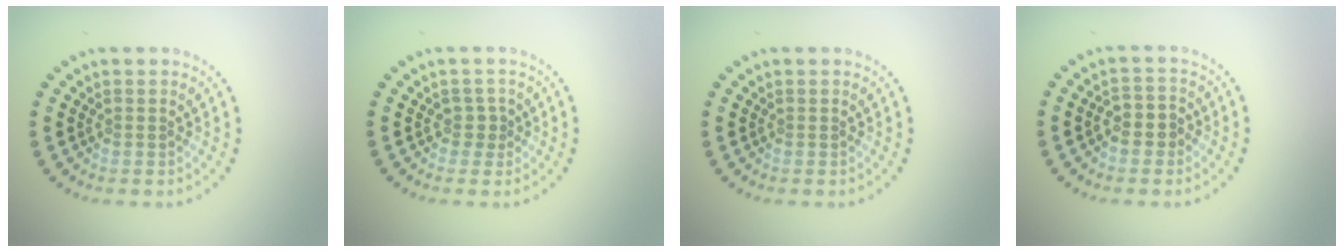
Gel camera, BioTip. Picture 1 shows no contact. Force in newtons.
{"total": 1.0, "press": 0.8, "slide": 0.6}
{"total": 0.0}
{"total": 2.1, "press": 1.9, "slide": 0.9}